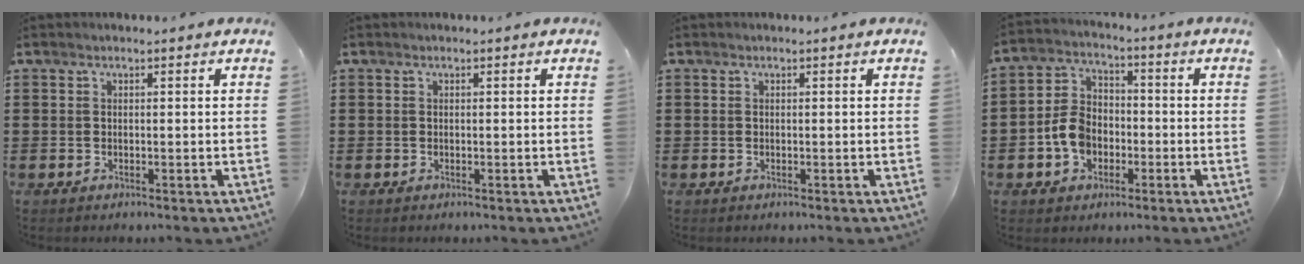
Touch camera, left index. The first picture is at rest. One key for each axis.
{"total": 0.0}
{"total": 0.0}
{"total": 6.7, "fx": -2.4, "fy": 5.1, "fz": 3.6, "tx": -0.088, "ty": 0.013, "tz": -0.048}